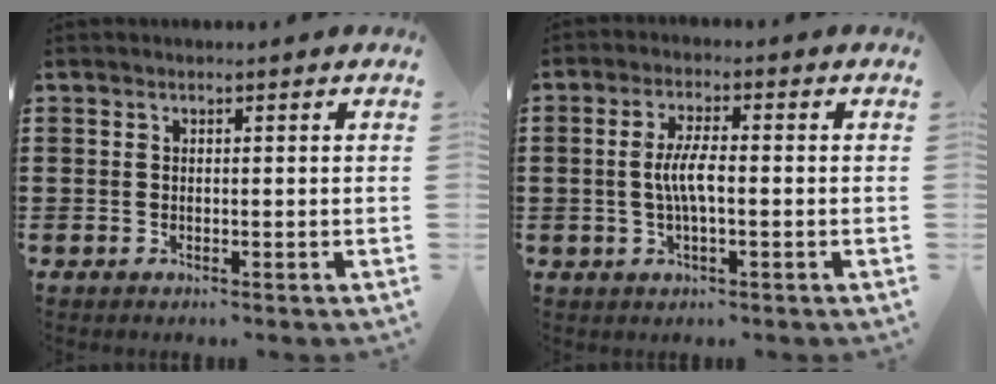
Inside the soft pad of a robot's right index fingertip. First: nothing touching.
{"total": 4.6, "force": [-0.5, 1.1, 4.4], "torque": [-0.093, -0.002, -0.015]}